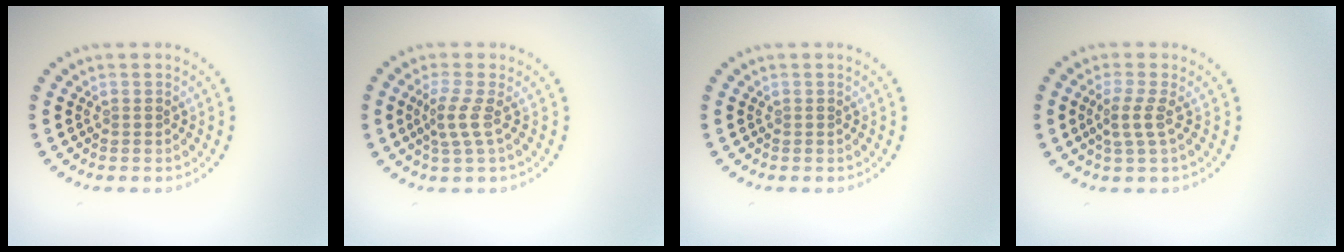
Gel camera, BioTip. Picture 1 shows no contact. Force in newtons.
{"total": 2.2, "press": 1.5, "slide": 1.6}
{"total": 0.0}
{"total": 2.0, "press": 1.6, "slide": 1.3}